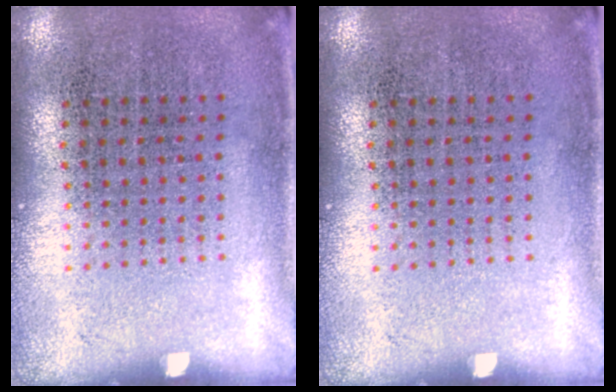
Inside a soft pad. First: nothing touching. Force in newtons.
{"total": 0.0}